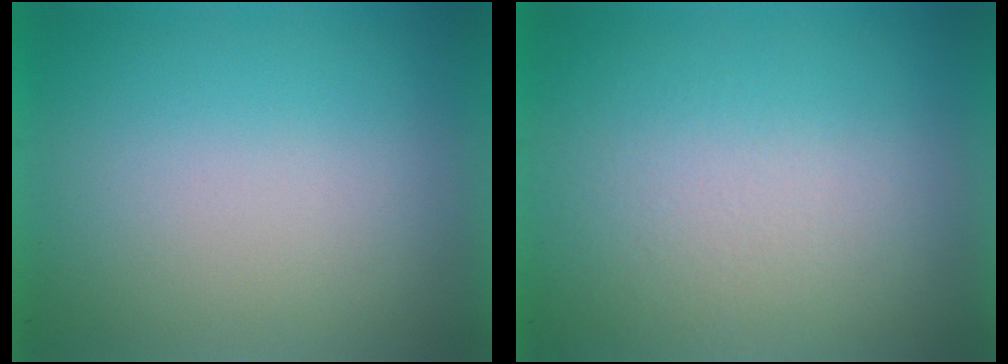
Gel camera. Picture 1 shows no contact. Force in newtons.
{"total": 3.6}